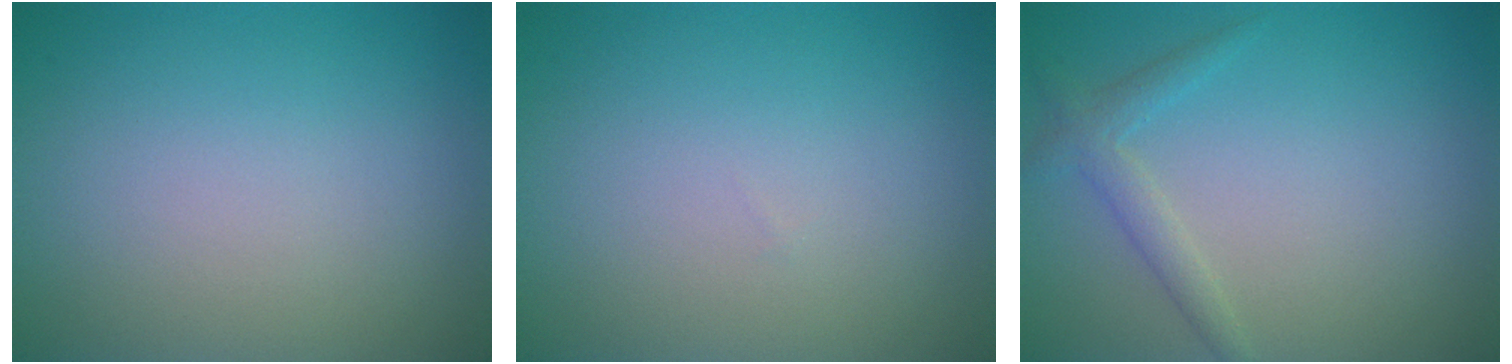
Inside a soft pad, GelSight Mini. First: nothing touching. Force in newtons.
{"total": 0.0}
{"total": 1.9, "press": 1.9, "slide": 0.2}